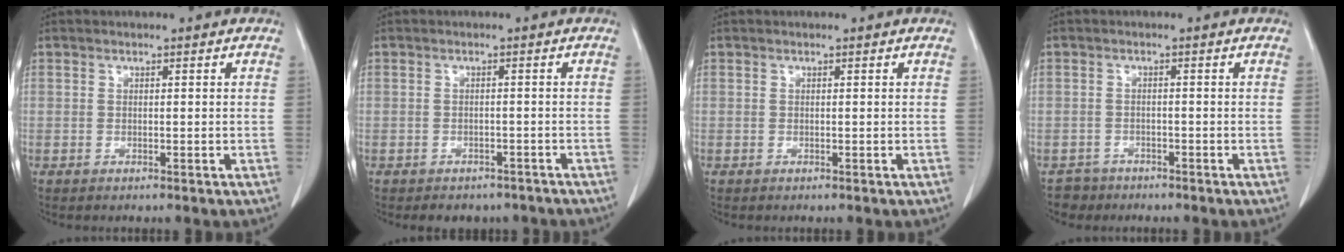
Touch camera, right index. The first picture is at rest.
{"total": 5.6, "force": [-4.7, 3.0, 0.9], "torque": [-0.006, 0.012, -0.049]}
{"total": 0.0}
{"total": 2.6, "force": [-2.0, 1.6, -0.7], "torque": [0.004, 0.007, -0.033]}